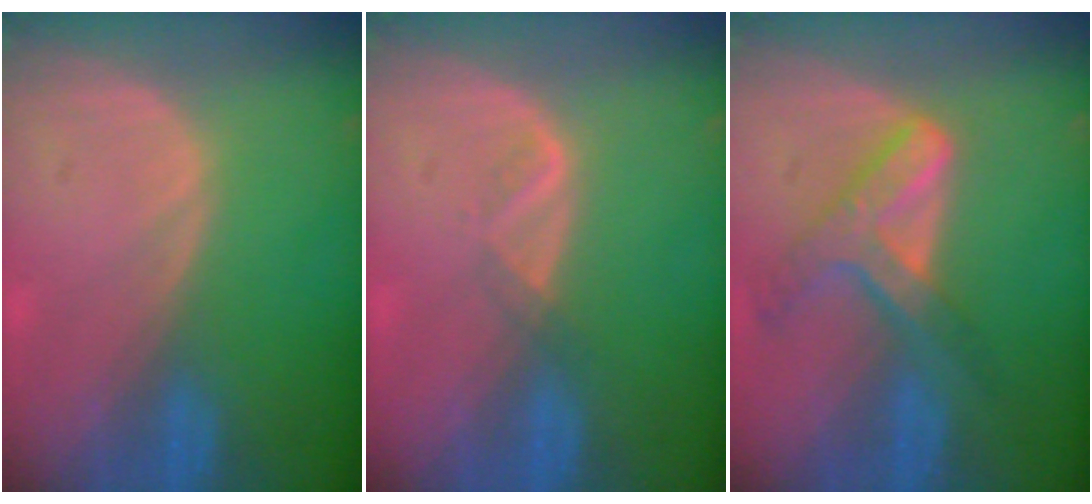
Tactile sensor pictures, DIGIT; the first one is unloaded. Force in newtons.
{"total": 1.6, "press": 1.5, "slide": 0.7}
{"total": 7.4, "press": 6.2, "slide": 4.1}